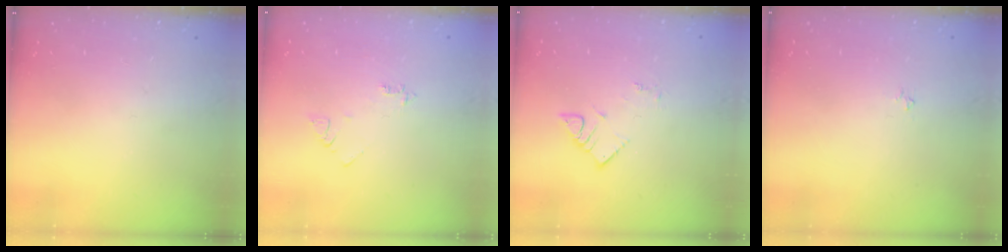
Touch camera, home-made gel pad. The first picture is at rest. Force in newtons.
{"total": 3.9, "press": 3.8, "slide": 0.6}
{"total": 3.4, "press": 3.4, "slide": 0.1}
{"total": 2.4, "press": 2.3, "slide": 0.5}